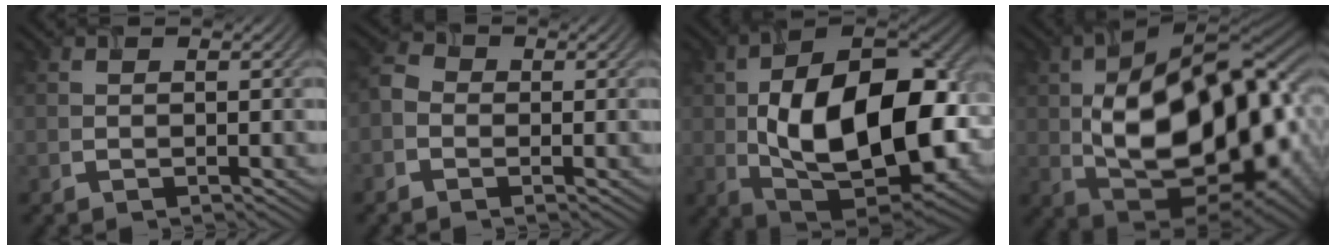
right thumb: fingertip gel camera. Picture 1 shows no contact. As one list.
[{"total": 2.6, "force": [-1.0, 2.0, 1.2], "torque": [-0.029, 0.005, -0.031]}, {"total": 18.9, "force": [-0.9, 10.5, 15.7], "torque": [-0.255, 0.005, -0.020]}, {"total": 21.9, "force": [-0.1, 13.1, 17.5], "torque": [-0.298, -0.030, 0.013]}]